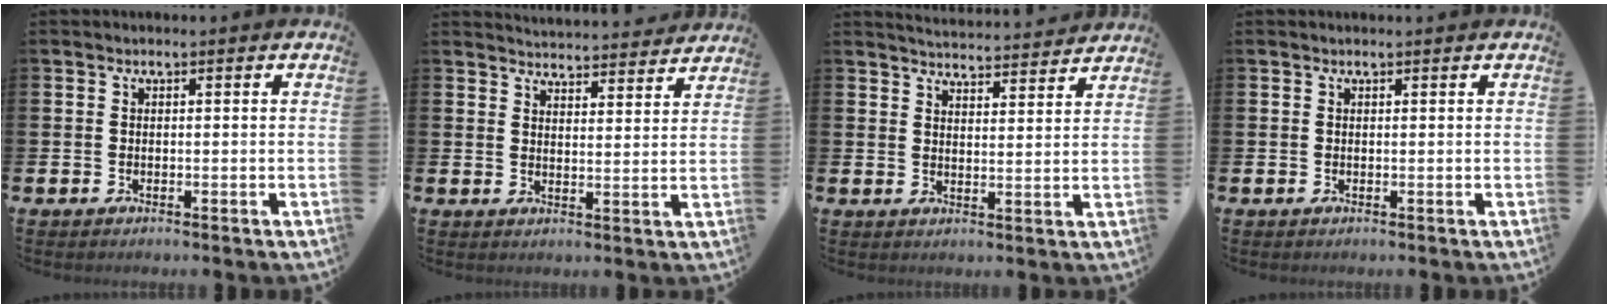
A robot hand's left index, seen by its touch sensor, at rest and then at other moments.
{"total": 4.7, "force": [4.7, 0.4, -0.1], "torque": [-0.001, -0.039, 0.083]}
{"total": 4.7, "force": [4.7, 0.2, 0.1], "torque": [-0.012, -0.035, 0.083]}
{"total": 0.0}